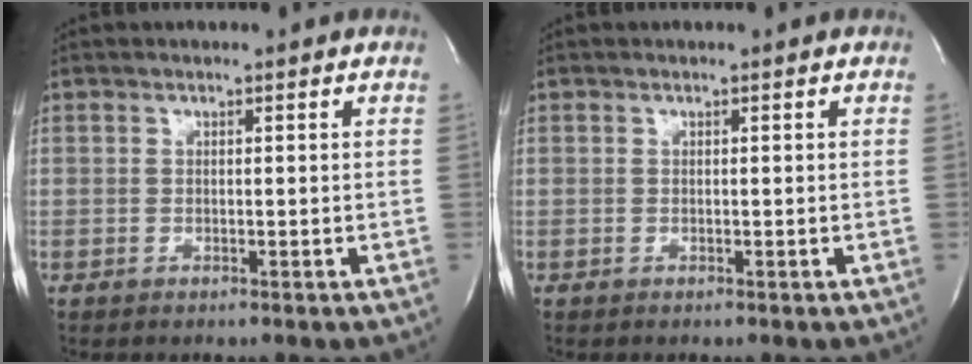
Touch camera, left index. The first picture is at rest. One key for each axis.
{"total": 0.0}